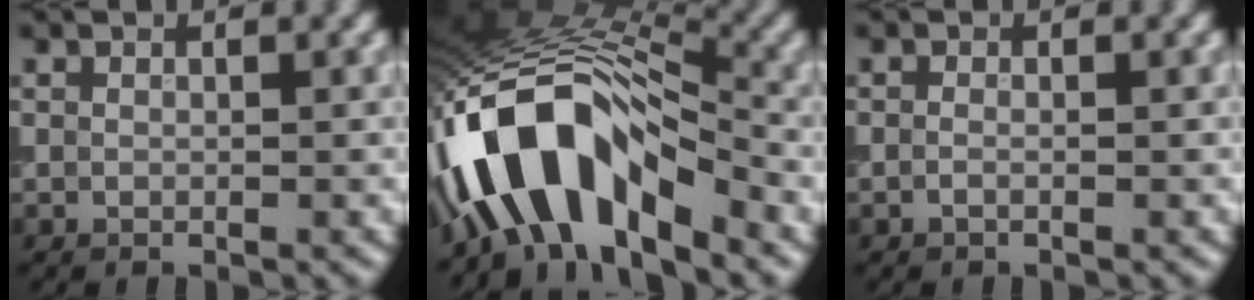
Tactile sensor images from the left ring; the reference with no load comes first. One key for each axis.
{"total": 12.7, "fx": -5.7, "fy": 5.6, "fz": 9.9, "tx": -0.173, "ty": 0.013, "tz": -0.107}
{"total": 0.6, "fx": -0.2, "fy": 0.3, "fz": 0.5, "tx": -0.012, "ty": -0.004, "tz": -0.009}